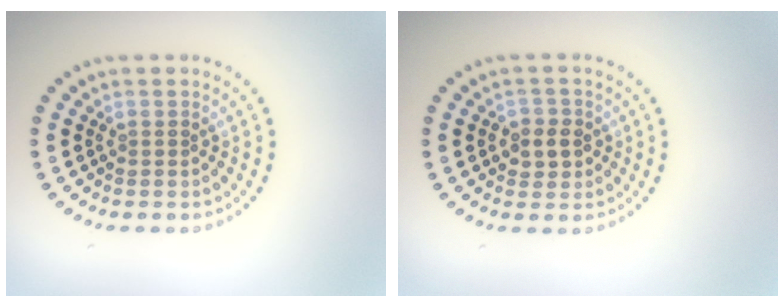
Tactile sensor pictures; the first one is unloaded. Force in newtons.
{"total": 2.1, "press": 2.0, "slide": 0.5}